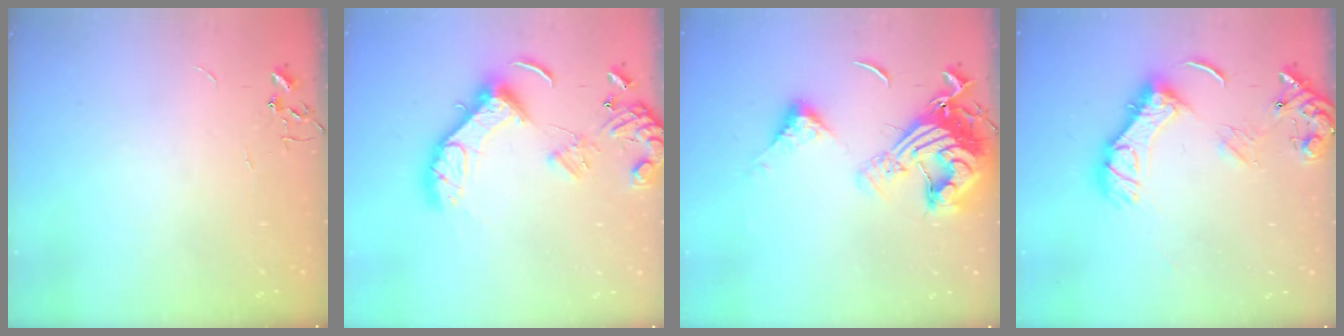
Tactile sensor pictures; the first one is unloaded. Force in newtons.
{"total": 15.1, "press": 15.0, "slide": 1.8}
{"total": 17.3, "press": 17.1, "slide": 2.1}
{"total": 14.3, "press": 14.3, "slide": 1.6}